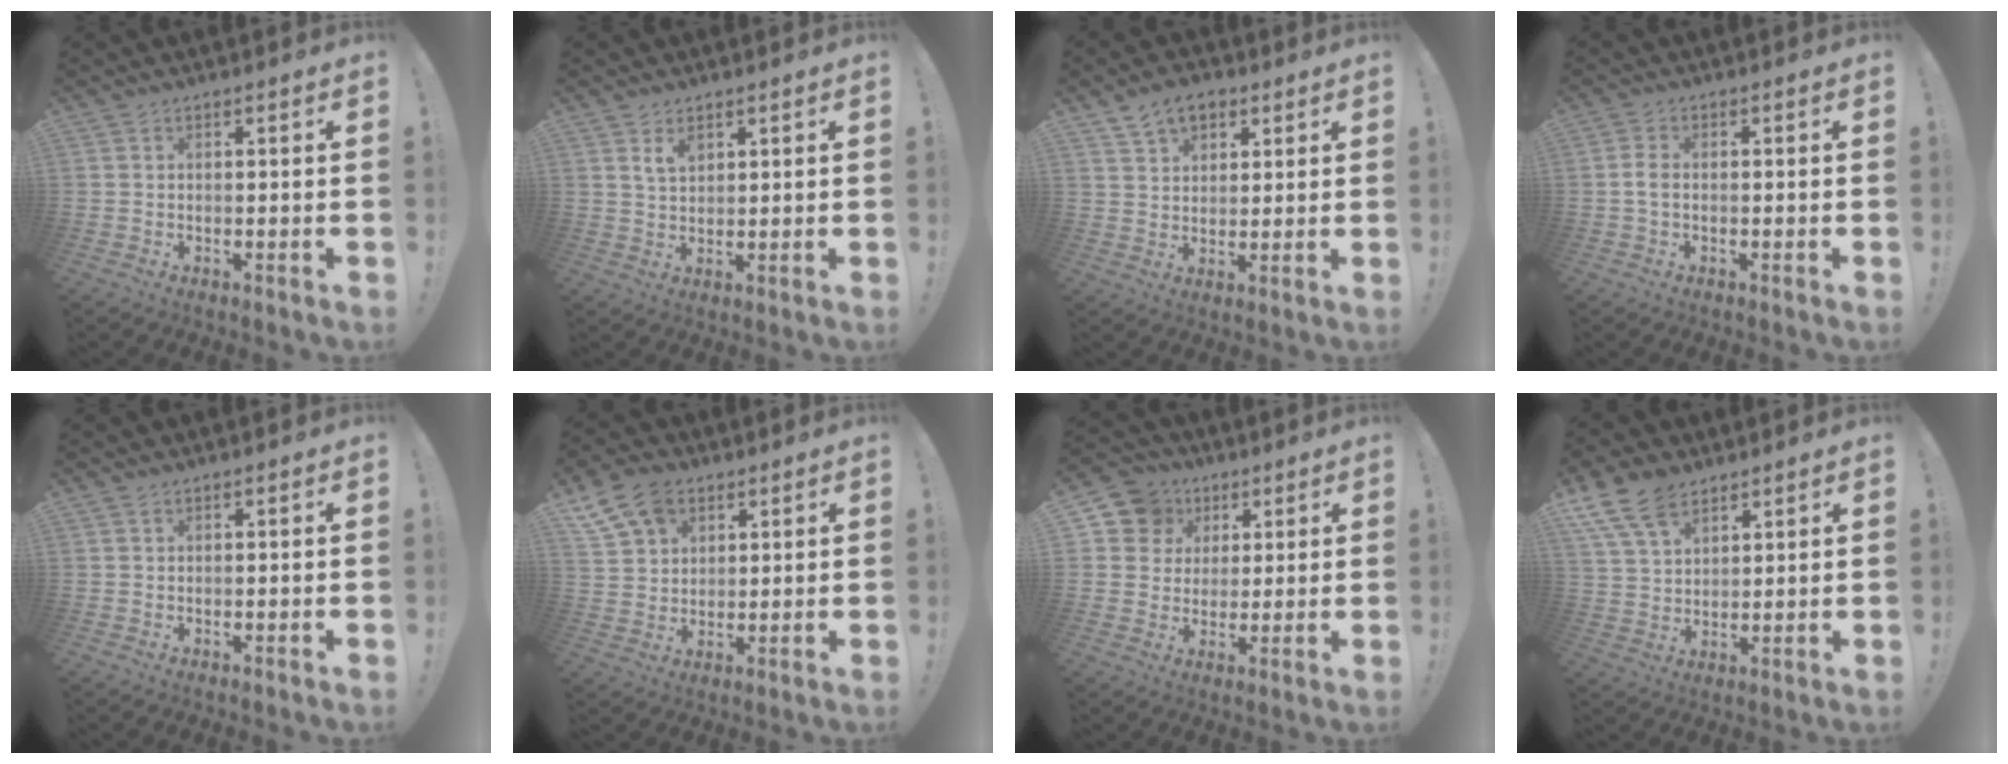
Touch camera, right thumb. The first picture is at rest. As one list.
[{"total": 4.2, "force": [2.4, 2.5, 2.4], "torque": [-0.031, -0.010, 0.041]}, {"total": 8.2, "force": [5.0, 5.4, 3.7], "torque": [-0.059, -0.015, 0.096]}, {"total": 2.7, "force": [-0.5, 1.6, 2.1], "torque": [-0.051, 0.009, -0.008]}, {"total": 0.0}, {"total": 11.7, "force": [6.6, 8.1, 5.1], "torque": [-0.092, -0.024, 0.135]}, {"total": 10.6, "force": [4.0, 9.4, 2.7], "torque": [-0.042, -0.017, 0.084]}, {"total": 11.6, "force": [7.6, 6.7, 5.7], "torque": [-0.109, -0.029, 0.149]}]